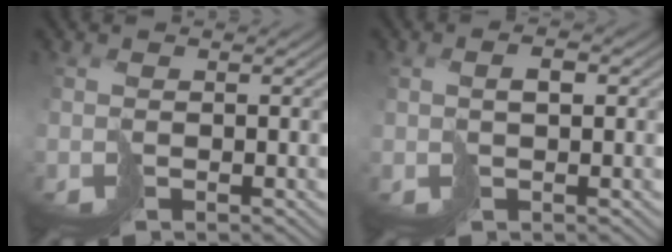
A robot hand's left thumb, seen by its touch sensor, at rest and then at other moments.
{"total": 1.7, "force": [0.6, 0.6, 1.5], "torque": [-0.029, 0.005, 0.011]}